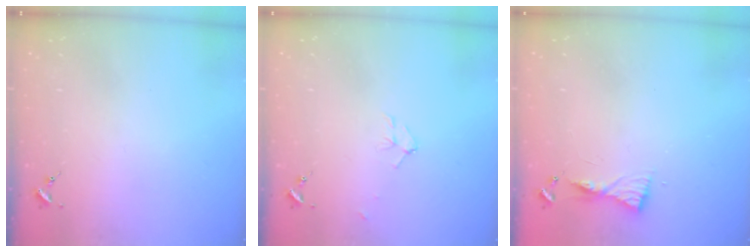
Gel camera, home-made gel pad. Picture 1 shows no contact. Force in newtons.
{"total": 5.5, "press": 5.5, "slide": 0.6}
{"total": 5.6, "press": 5.6, "slide": 0.5}